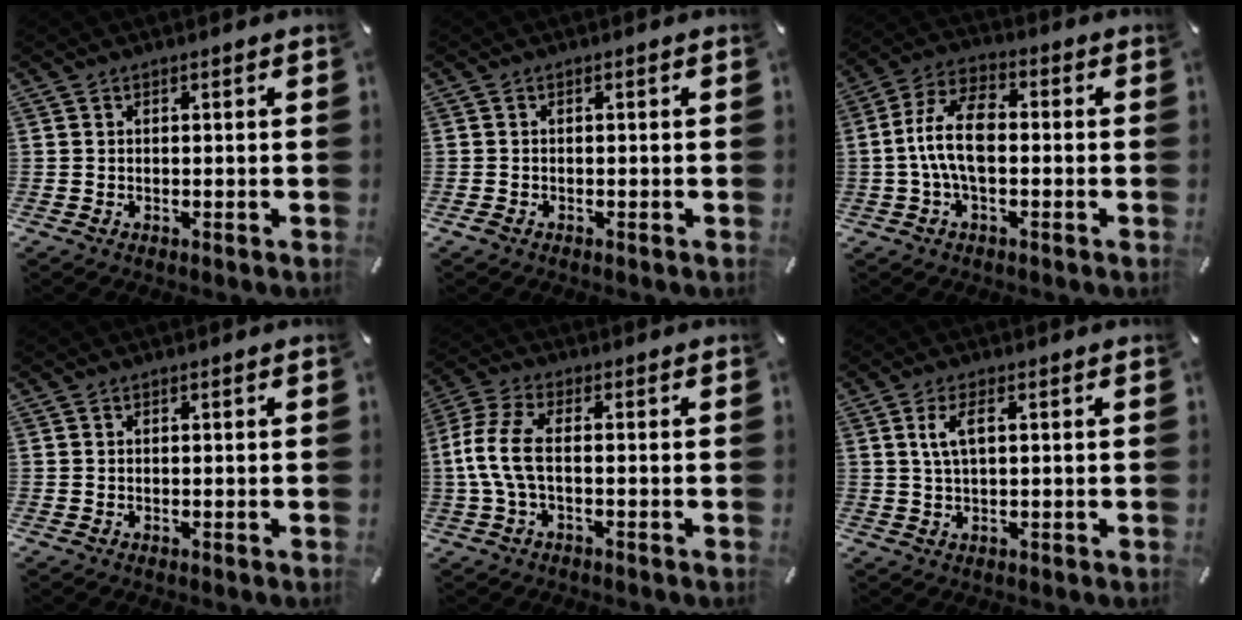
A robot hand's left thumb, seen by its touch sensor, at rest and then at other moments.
{"total": 0.5, "force": [-0.4, 0.2, 0.2], "torque": [-0.003, -0.001, -0.008]}
{"total": 10.9, "force": [-1.2, 5.8, 9.1], "torque": [-0.186, 0.009, -0.020]}
{"total": 0.0}
{"total": 8.5, "force": [-1.1, 3.7, 7.6], "torque": [-0.167, -0.007, -0.021]}
{"total": 4.7, "force": [1.3, 1.8, 4.2], "torque": [-0.094, 0.004, 0.019]}